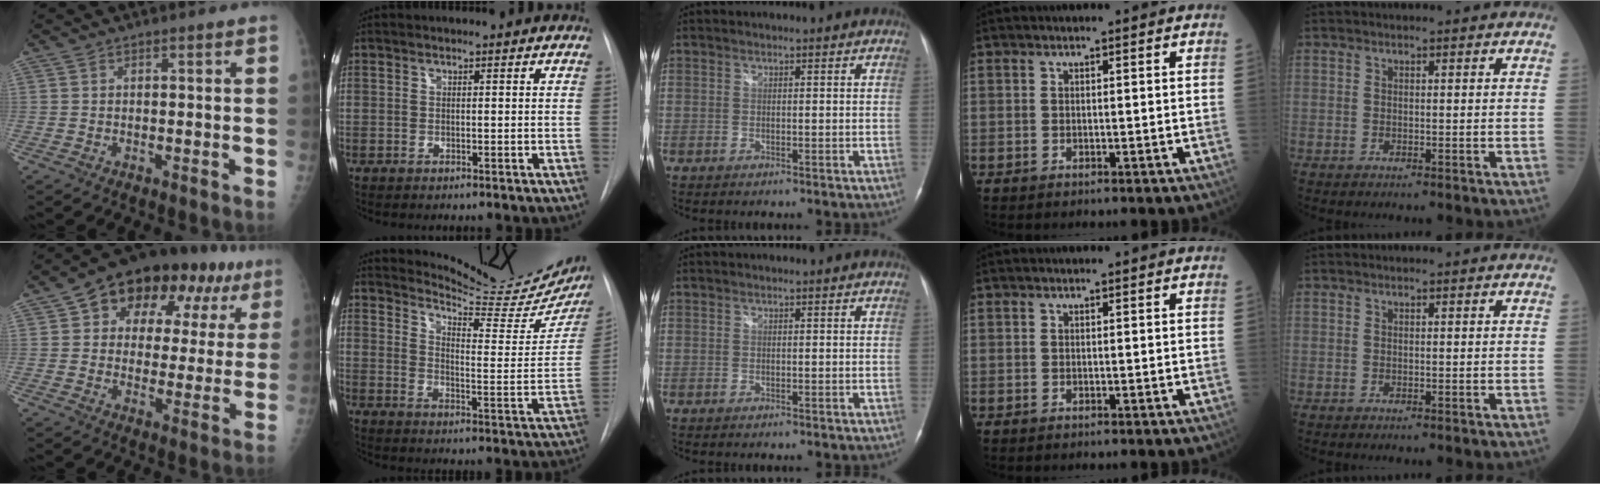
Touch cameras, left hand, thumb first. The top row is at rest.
{"thumb": {"total": 21.4, "force": [9.9, 12.6, 14.1], "torque": [-0.150, 0.015, 0.139]}, "index": {"total": 19.2, "force": [18.1, 2.1, 6.0], "torque": [-0.084, -0.091, 0.221]}}